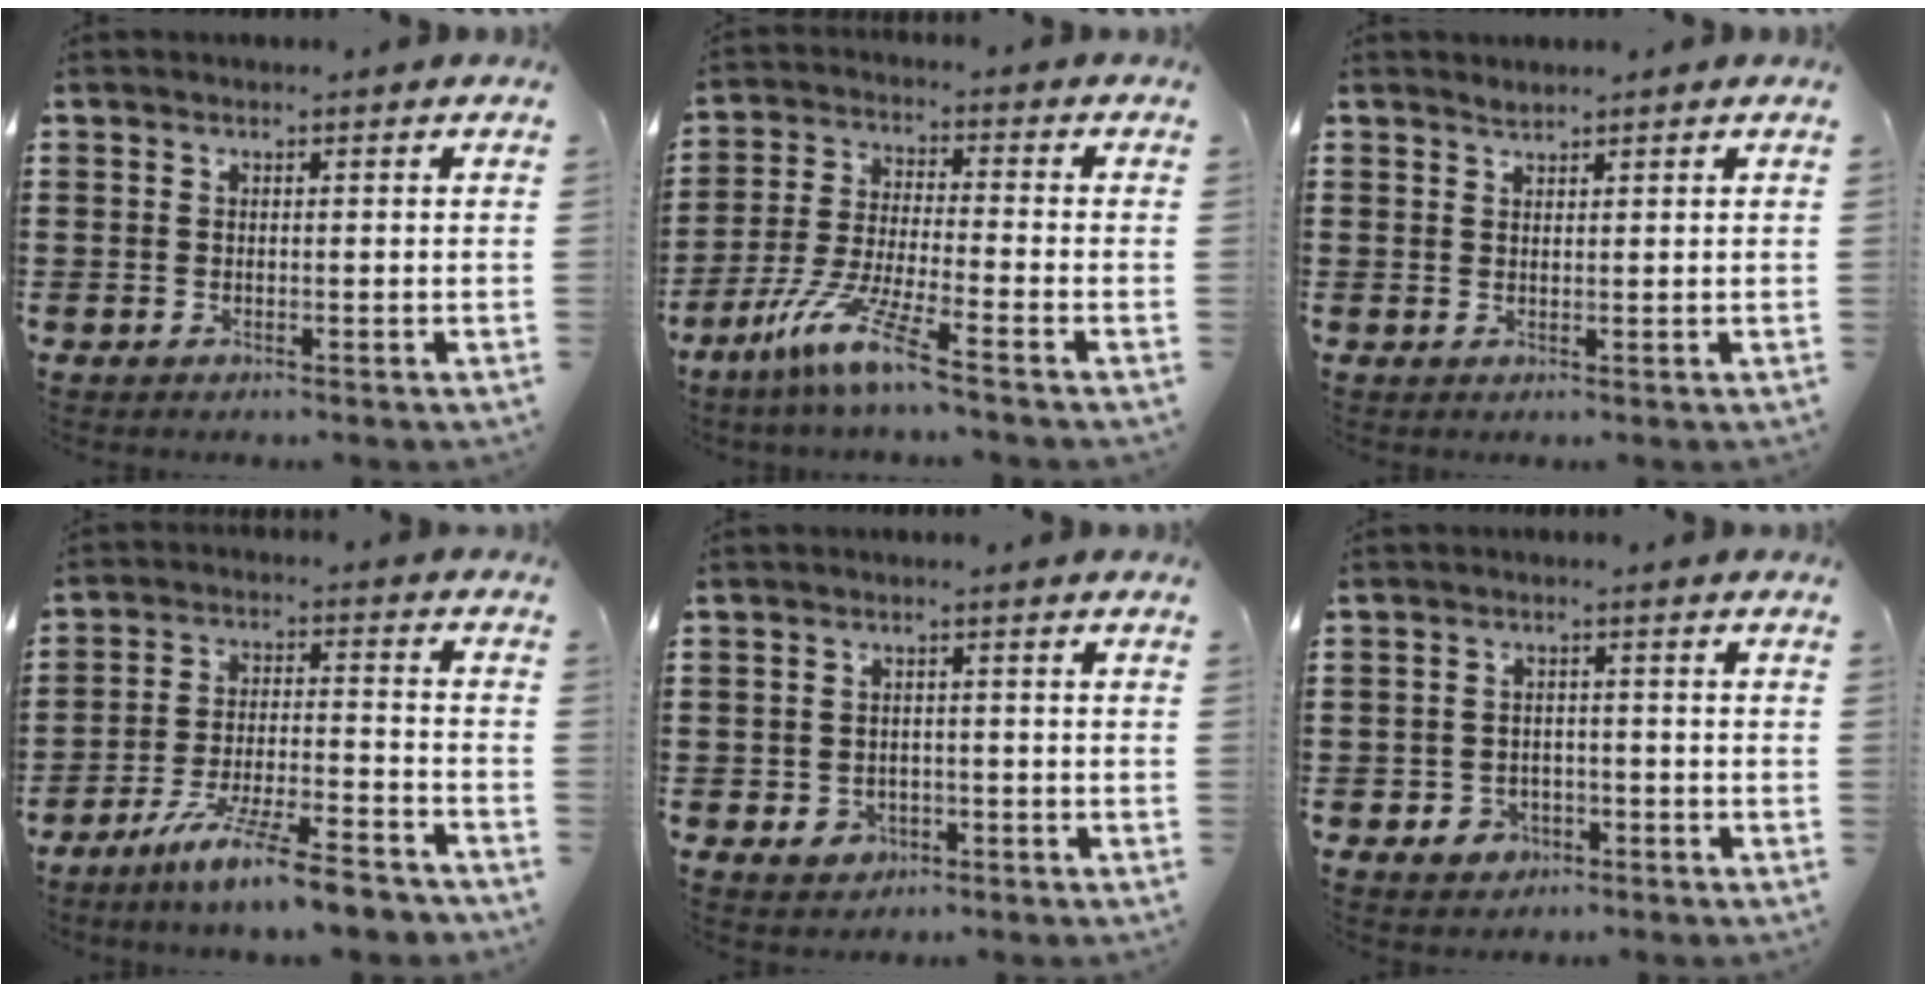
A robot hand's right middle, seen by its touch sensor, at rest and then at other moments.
{"total": 8.9, "force": [-6.2, 0.1, 6.4], "torque": [-0.140, -0.016, -0.123]}
{"total": 1.0, "force": [0.9, 0.2, 0.0], "torque": [-0.002, 0.000, 0.018]}
{"total": 9.6, "force": [-8.1, 0.1, 5.1], "torque": [-0.089, 0.008, -0.155]}
{"total": 2.1, "force": [-1.1, 1.7, 0.7], "torque": [-0.018, 0.002, -0.025]}
{"total": 2.5, "force": [-1.7, 1.8, 0.5], "torque": [-0.016, 0.001, -0.036]}